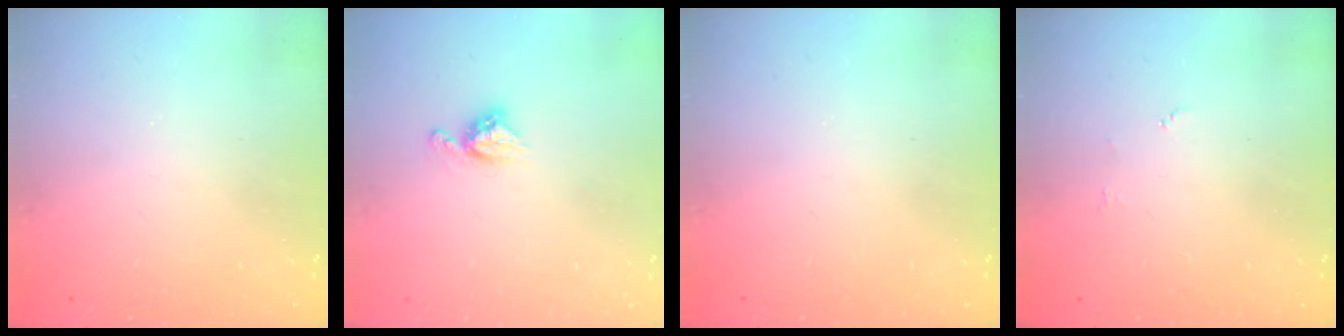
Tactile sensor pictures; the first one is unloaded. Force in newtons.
{"total": 6.8, "press": 6.8, "slide": 0.5}
{"total": 0.0}
{"total": 3.4, "press": 3.4, "slide": 0.4}